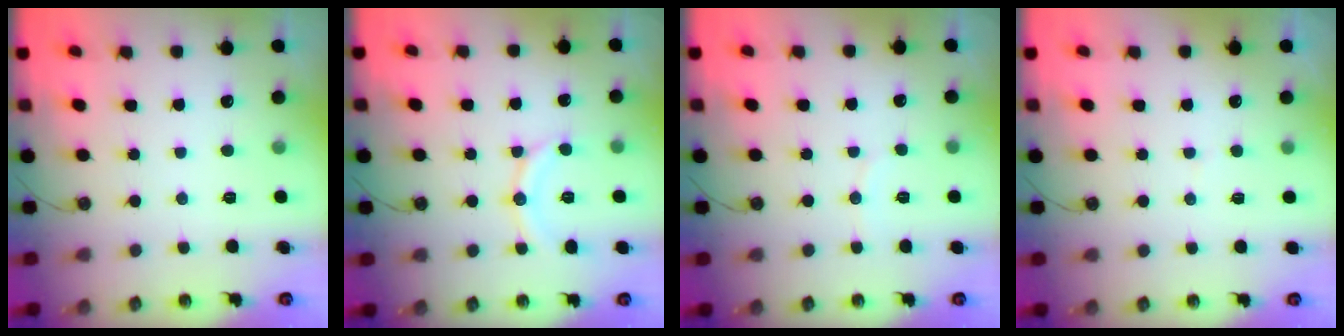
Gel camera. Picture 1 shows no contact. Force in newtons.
{"total": 10.1, "press": 10.1, "slide": 0.7}
{"total": 3.4, "press": 3.4, "slide": 0.4}
{"total": 3.6, "press": 3.5, "slide": 0.3}